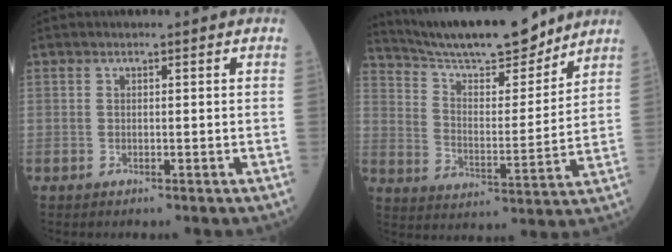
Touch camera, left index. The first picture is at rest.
{"total": 17.3, "force": [15.5, 2.4, 7.1], "torque": [-0.126, -0.004, 0.253]}